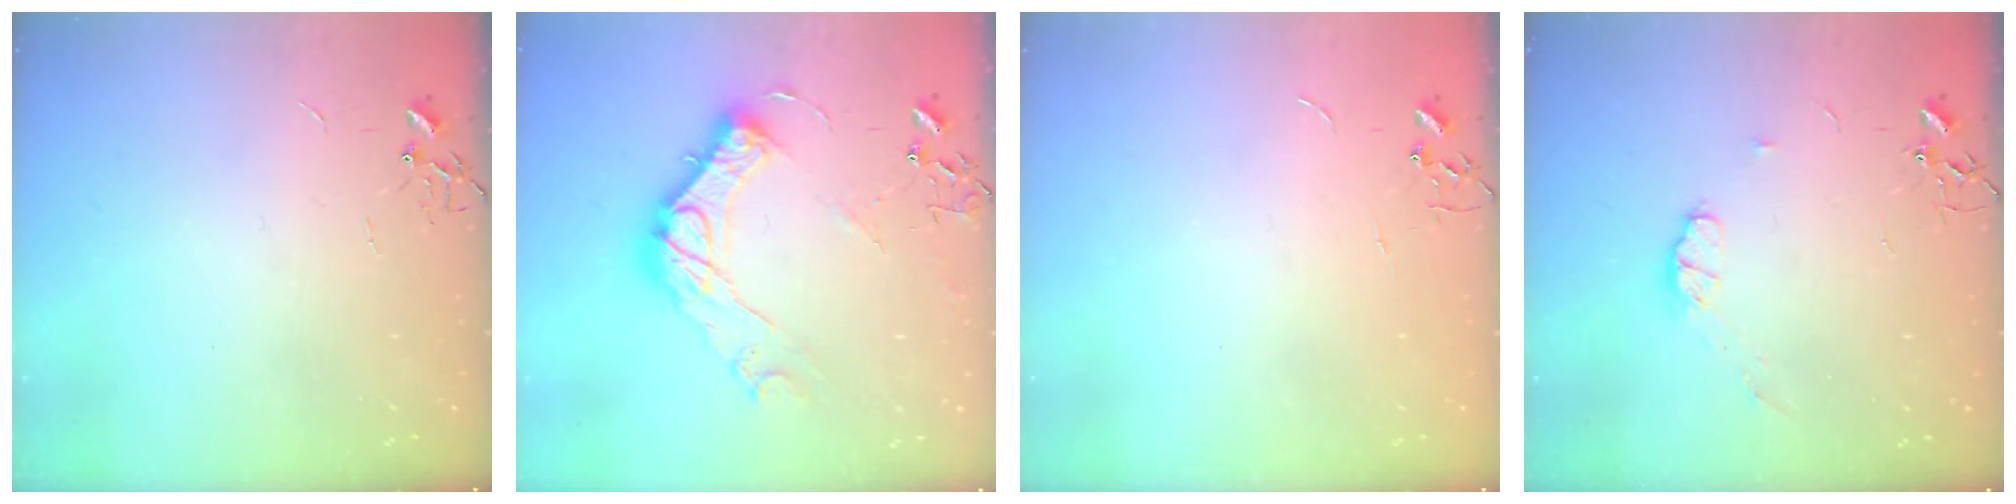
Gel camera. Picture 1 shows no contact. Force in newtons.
{"total": 17.5, "press": 17.4, "slide": 1.4}
{"total": 0.0}
{"total": 5.8, "press": 5.7, "slide": 0.9}